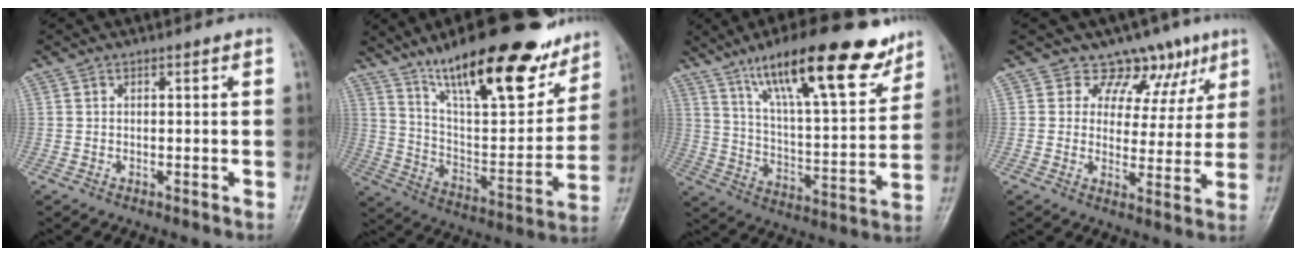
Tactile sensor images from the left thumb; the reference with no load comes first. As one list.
[{"total": 26.5, "force": [17.9, 8.4, 17.6], "torque": [-0.227, -0.064, 0.291]}, {"total": 22.5, "force": [14.5, 6.2, 16.1], "torque": [-0.226, -0.052, 0.237]}, {"total": 9.2, "force": [6.4, 6.4, 1.9], "torque": [0.016, -0.032, 0.075]}]